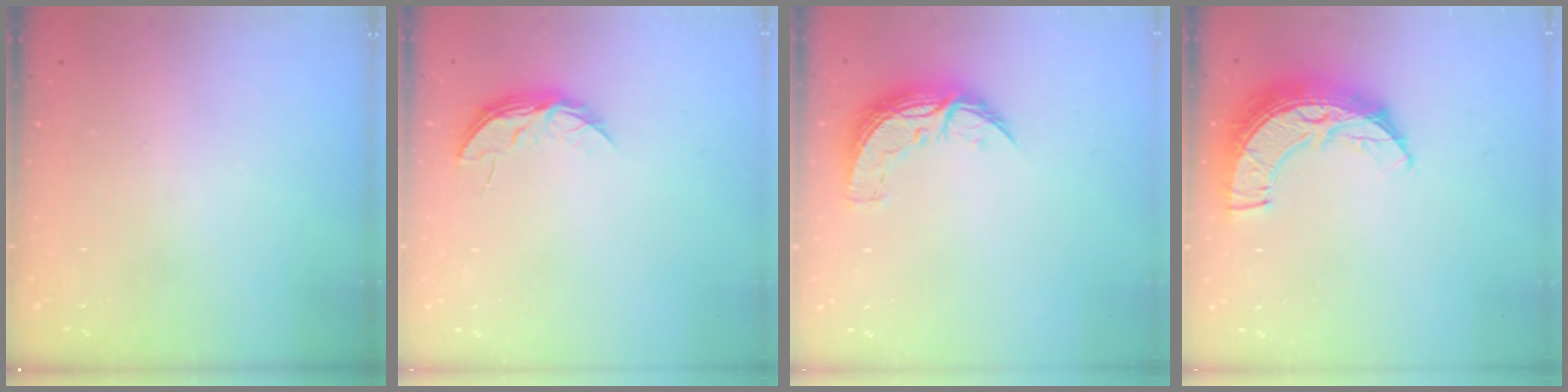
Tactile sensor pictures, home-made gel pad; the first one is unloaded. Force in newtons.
{"total": 5.5, "press": 5.5, "slide": 0.5}
{"total": 8.4, "press": 8.4, "slide": 0.3}
{"total": 12.3, "press": 12.3, "slide": 0.9}